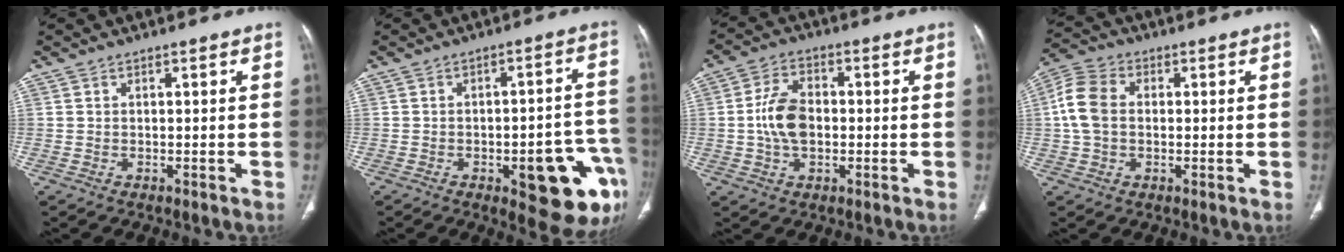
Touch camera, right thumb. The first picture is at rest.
{"total": 15.8, "force": [-6.2, 5.4, 13.4], "torque": [-0.106, 0.033, -0.061]}
{"total": 8.6, "force": [-0.5, 5.5, 6.6], "torque": [-0.116, 0.013, -0.013]}
{"total": 8.3, "force": [0.4, 5.9, 5.8], "torque": [-0.123, 0.021, 0.002]}